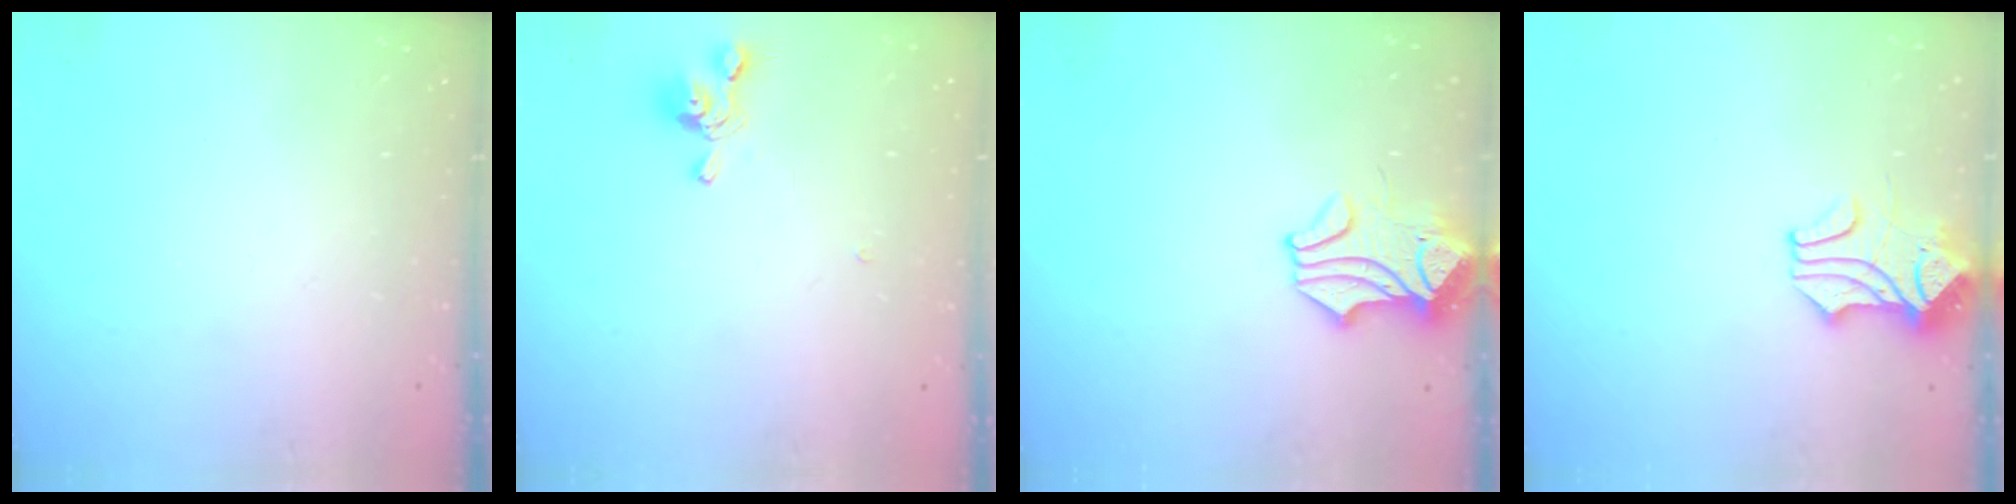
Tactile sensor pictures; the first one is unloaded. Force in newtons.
{"total": 0.7, "press": 0.4, "slide": 0.6}
{"total": 1.3, "press": 0.2, "slide": 1.3}
{"total": 2.0, "press": 1.7, "slide": 1.1}